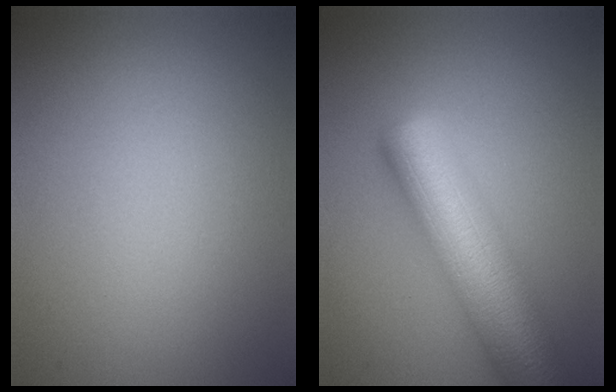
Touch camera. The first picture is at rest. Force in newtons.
{"total": 9.8, "press": 9.8, "slide": 0.6}